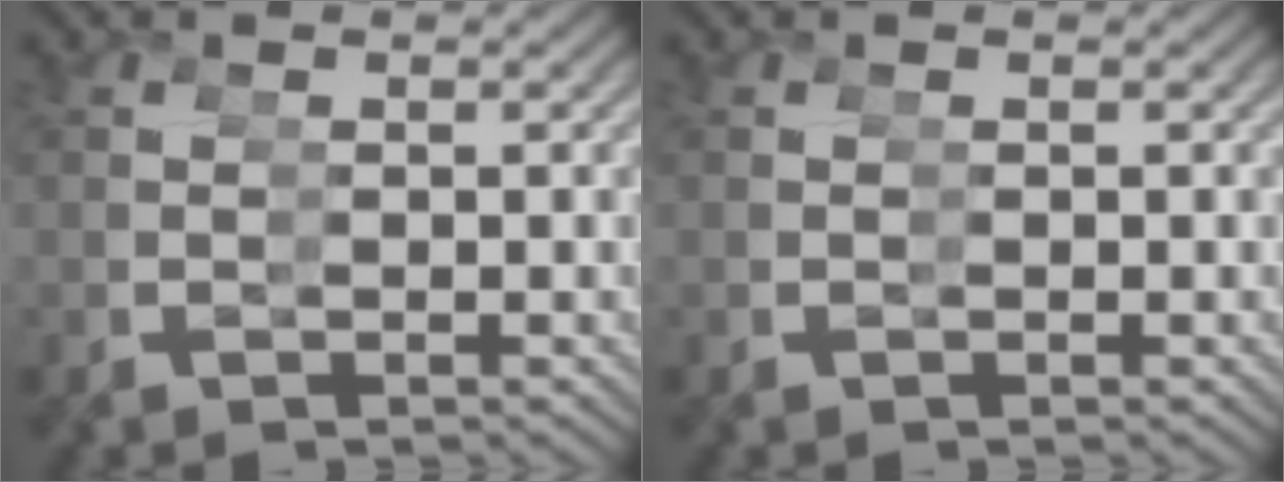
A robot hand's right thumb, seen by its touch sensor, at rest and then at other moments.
{"total": 0.0}